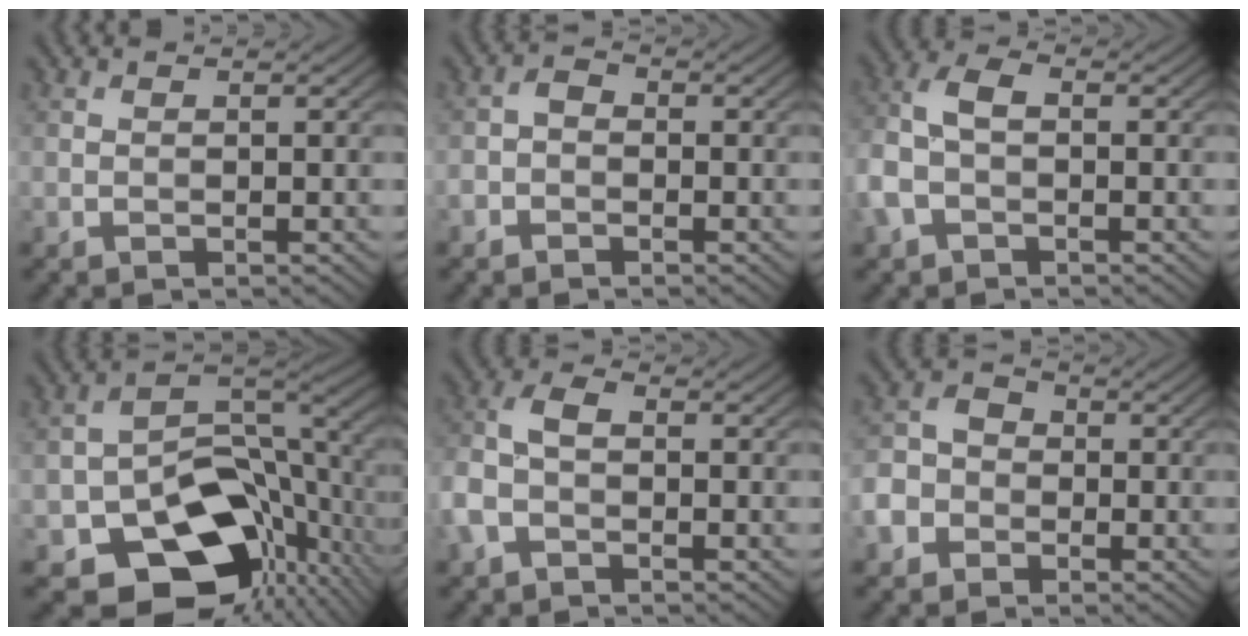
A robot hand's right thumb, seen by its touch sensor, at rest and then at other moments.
{"total": 1.9, "force": [-1.1, 1.4, 0.8], "torque": [-0.015, 0.004, -0.028]}
{"total": 5.9, "force": [-1.6, 3.8, 4.2], "torque": [-0.112, 0.010, -0.045]}
{"total": 15.7, "force": [-7.0, 10.3, 9.6], "torque": [-0.148, -0.027, -0.108]}
{"total": 5.4, "force": [-1.9, 3.4, 3.8], "torque": [-0.101, 0.007, -0.051]}
{"total": 5.3, "force": [-2.4, 4.2, 2.1], "torque": [-0.057, -0.005, -0.059]}